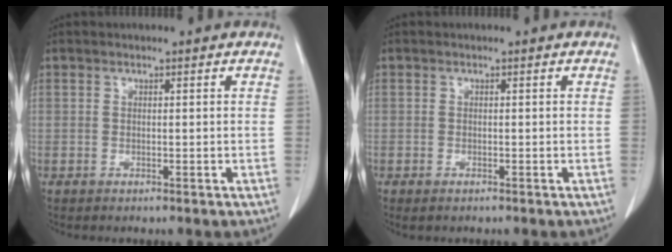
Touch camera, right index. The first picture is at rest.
{"total": 0.7, "force": [-0.5, 0.3, 0.4], "torque": [-0.011, -0.002, -0.004]}